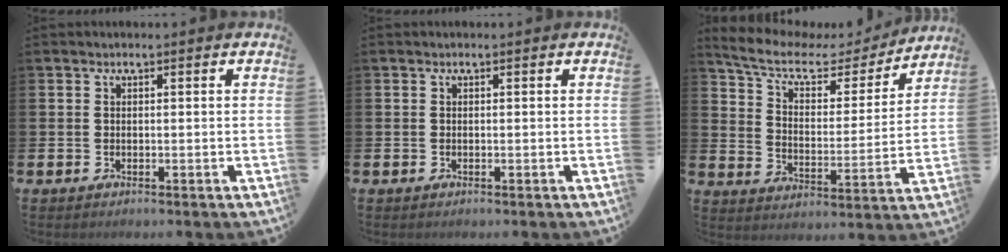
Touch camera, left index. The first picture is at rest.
{"total": 0.0}
{"total": 7.5, "force": [5.9, 3.2, 3.4], "torque": [-0.095, -0.035, 0.095]}